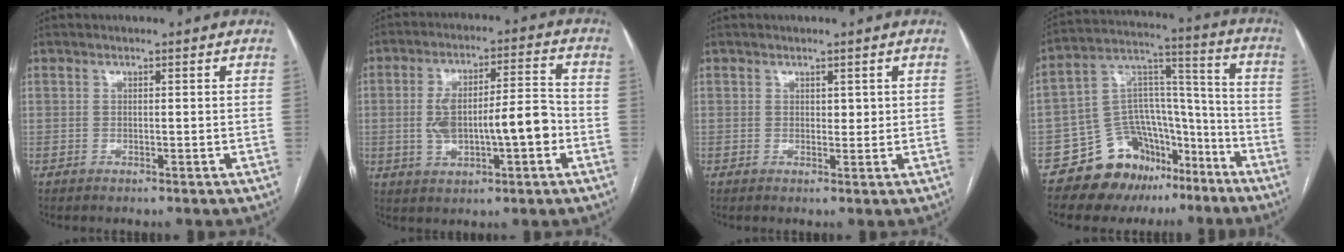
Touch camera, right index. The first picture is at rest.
{"total": 11.6, "force": [-1.8, 3.6, 10.9], "torque": [-0.194, 0.028, -0.020]}
{"total": 1.4, "force": [0.6, 0.9, 0.9], "torque": [-0.008, -0.001, 0.011]}
{"total": 15.0, "force": [-10.4, 9.4, 5.4], "torque": [-0.072, 0.086, -0.165]}